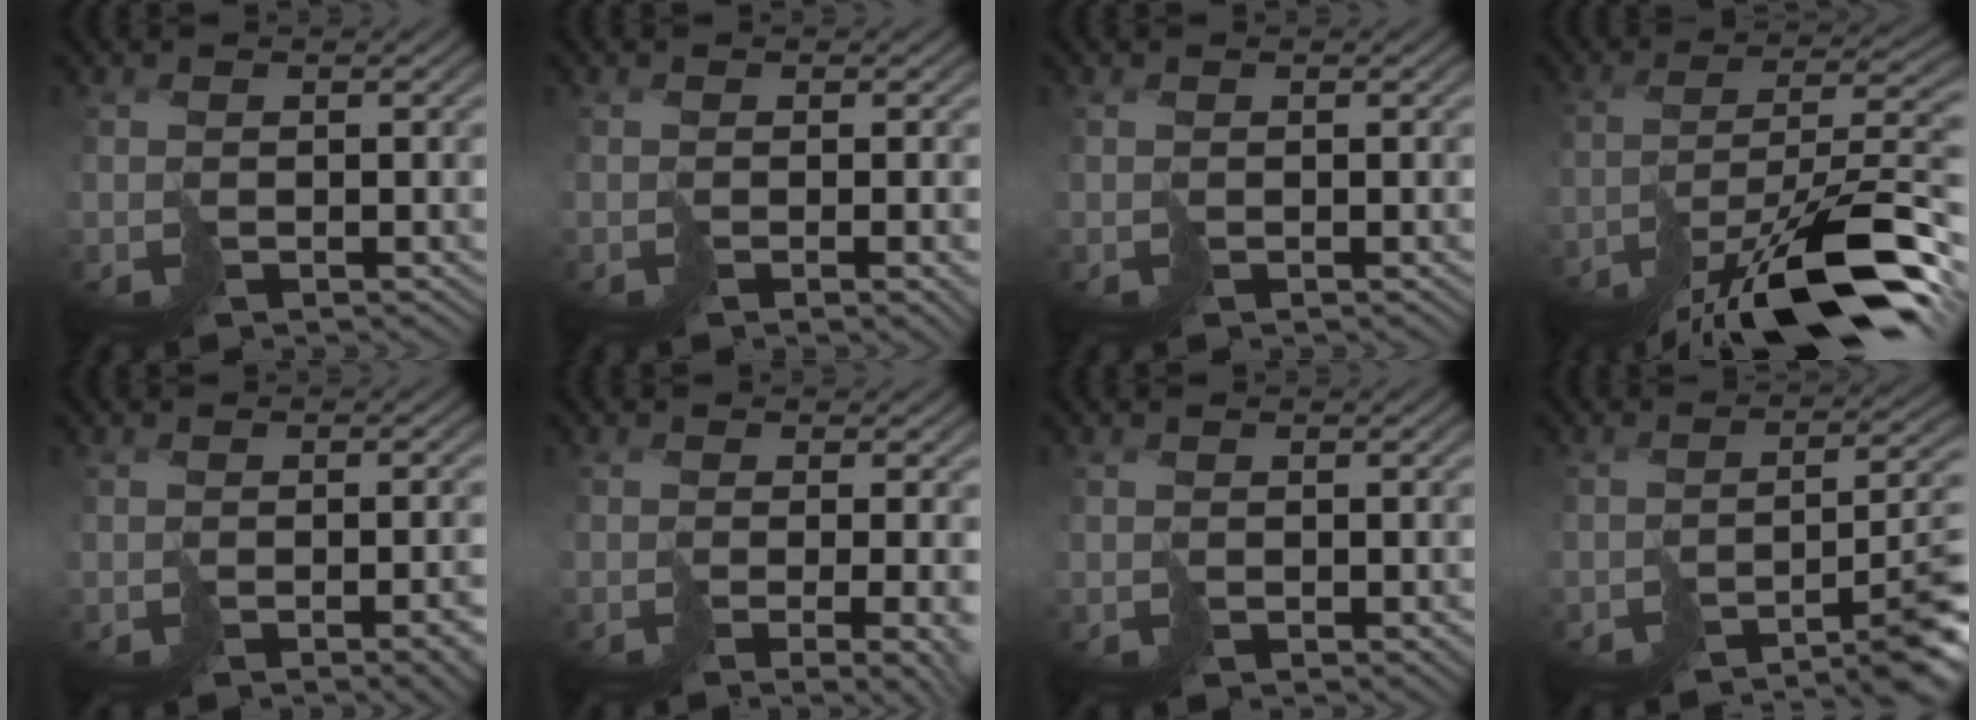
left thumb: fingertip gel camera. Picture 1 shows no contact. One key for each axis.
{"total": 2.7, "fx": -0.8, "fy": 0.5, "fz": 2.5, "tx": -0.036, "ty": -0.004, "tz": -0.013}
{"total": 0.0}
{"total": 15.7, "fx": -9.9, "fy": 4.5, "fz": 11.3, "tx": -0.201, "ty": -0.013, "tz": -0.168}
{"total": 4.2, "fx": -2.0, "fy": 1.2, "fz": 3.4, "tx": -0.038, "ty": -0.005, "tz": -0.023}
{"total": 6.9, "fx": -2.2, "fy": 2.3, "fz": 6.2, "tx": -0.064, "ty": -0.009, "tz": -0.019}
{"total": 1.2, "fx": -0.3, "fy": 0.9, "fz": 0.8, "tx": -0.012, "ty": -0.004, "tz": -0.002}
{"total": 8.6, "fx": -5.3, "fy": 1.8, "fz": 6.6, "tx": -0.081, "ty": 0.005, "tz": -0.082}